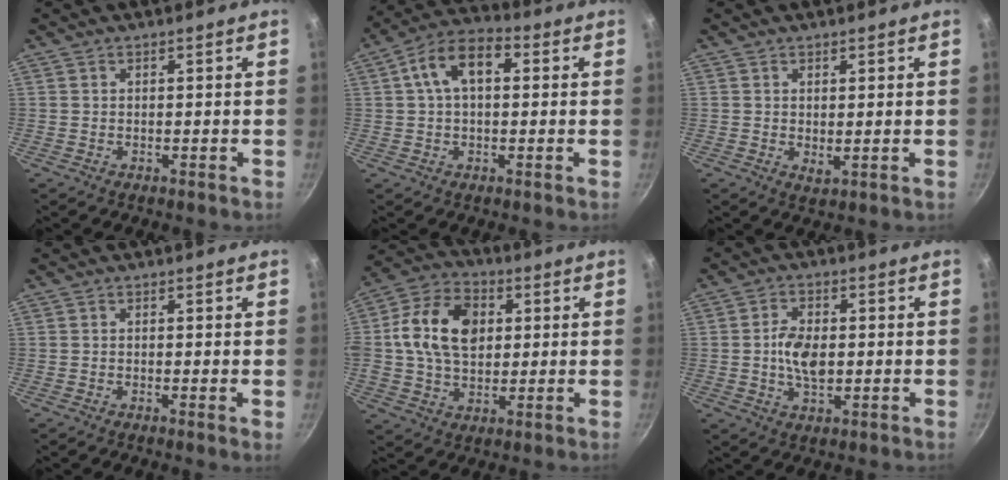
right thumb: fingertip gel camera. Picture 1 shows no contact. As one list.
[{"total": 10.5, "force": [2.1, 6.2, 8.2], "torque": [-0.128, 0.031, 0.022]}, {"total": 1.9, "force": [0.8, 0.9, 1.4], "torque": [-0.020, -0.015, 0.011]}, {"total": 0.9, "force": [-0.2, 0.0, 0.8], "torque": [-0.012, -0.003, -0.008]}, {"total": 15.7, "force": [2.4, 11.1, 10.8], "torque": [-0.176, 0.014, 0.027]}, {"total": 7.1, "force": [-0.3, 4.1, 5.8], "torque": [-0.098, 0.004, -0.008]}]